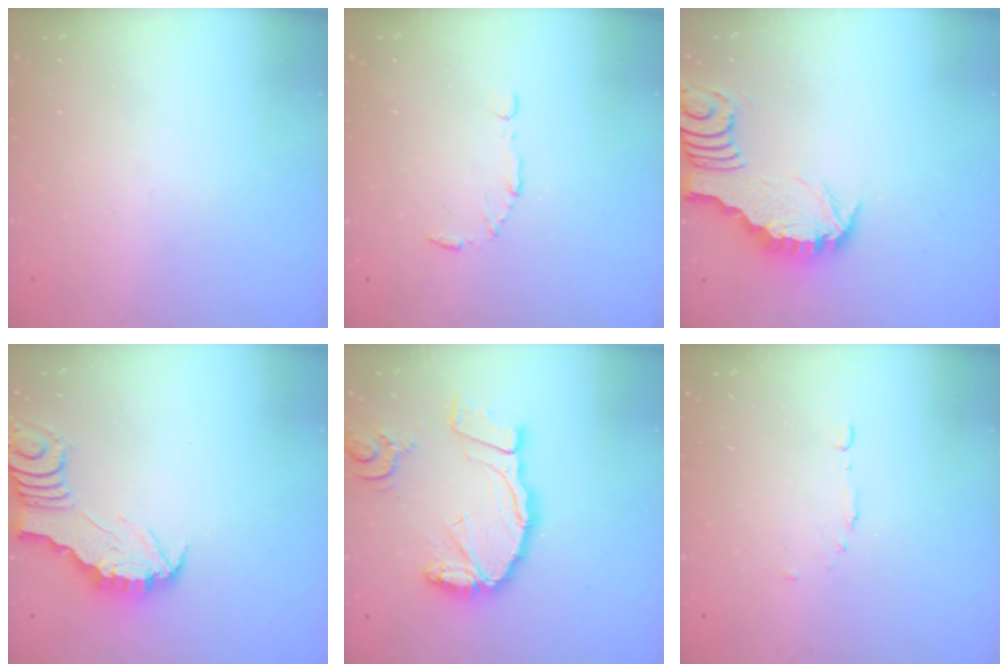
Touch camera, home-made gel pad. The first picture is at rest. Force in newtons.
{"total": 5.8, "press": 5.8, "slide": 0.5}
{"total": 3.1, "press": 3.1, "slide": 0.2}
{"total": 2.9, "press": 2.9, "slide": 0.3}
{"total": 17.8, "press": 17.6, "slide": 2.3}
{"total": 3.1, "press": 3.1, "slide": 0.3}